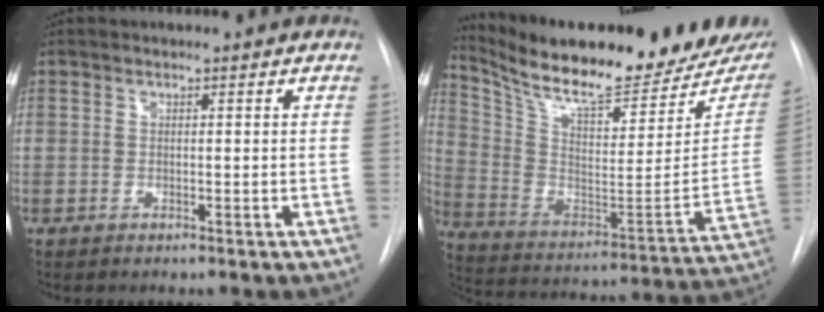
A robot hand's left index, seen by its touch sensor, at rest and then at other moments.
{"total": 25.8, "force": [21.9, 4.7, 12.7], "torque": [-0.217, -0.051, 0.323]}